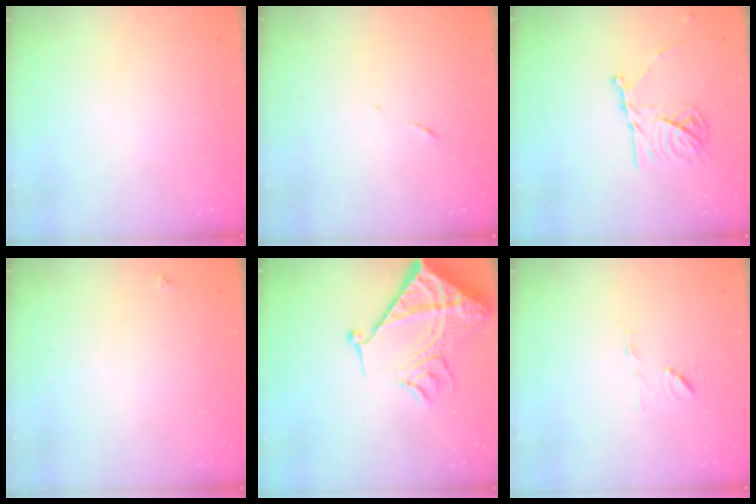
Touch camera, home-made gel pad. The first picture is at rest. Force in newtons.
{"total": 5.0, "press": 5.0, "slide": 0.3}
{"total": 14.9, "press": 14.9, "slide": 0.4}
{"total": 2.1, "press": 2.1, "slide": 0.3}
{"total": 19.7, "press": 19.6, "slide": 2.1}
{"total": 7.5, "press": 7.4, "slide": 0.6}